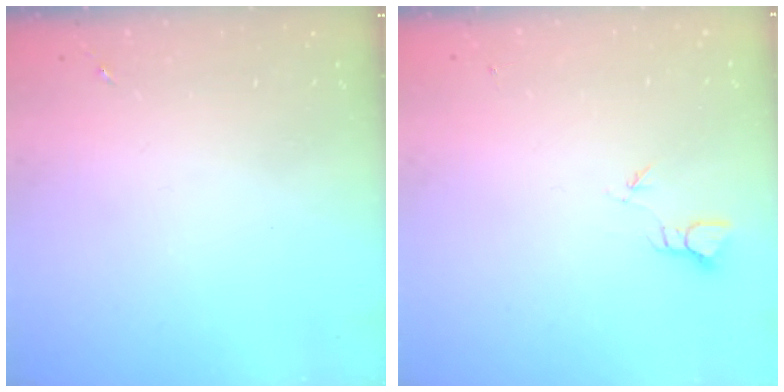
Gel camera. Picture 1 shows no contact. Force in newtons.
{"total": 2.4, "press": 2.4, "slide": 0.2}